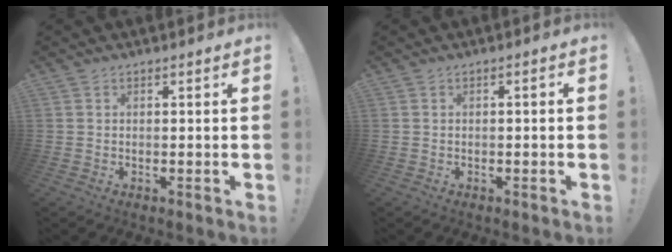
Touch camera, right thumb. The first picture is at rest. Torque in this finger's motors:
{"motor_torque": [-0.26, -0.10, -0.02, -0.01, 0.00]}